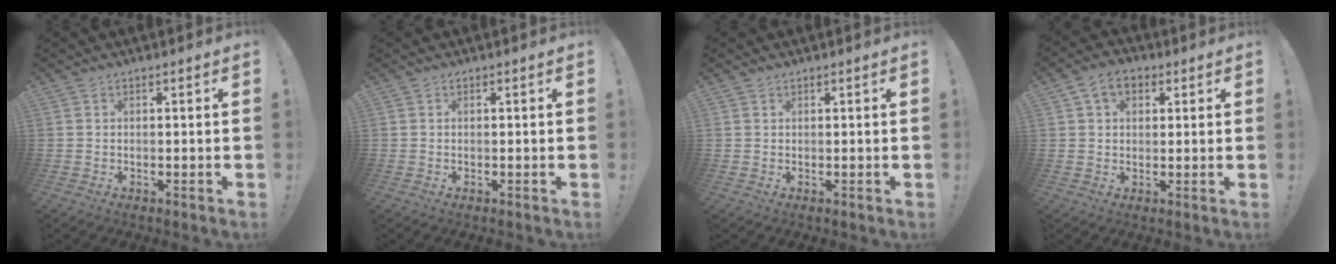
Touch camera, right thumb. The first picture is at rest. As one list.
[{"total": 0.0}, {"total": 0.6, "force": [0.5, 0.3, 0.0], "torque": [0.004, -0.002, 0.010]}, {"total": 6.9, "force": [2.8, 4.8, 4.1], "torque": [-0.069, 0.006, 0.055]}]